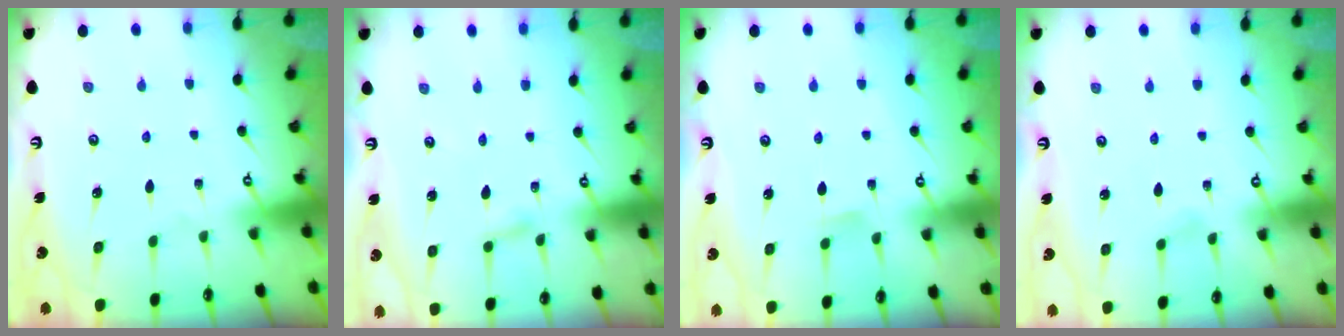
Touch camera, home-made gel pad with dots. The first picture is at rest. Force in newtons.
{"total": 1.8, "press": 1.8, "slide": 0.2}
{"total": 3.6, "press": 3.5, "slide": 0.6}
{"total": 0.9, "press": 0.9, "slide": 0.1}